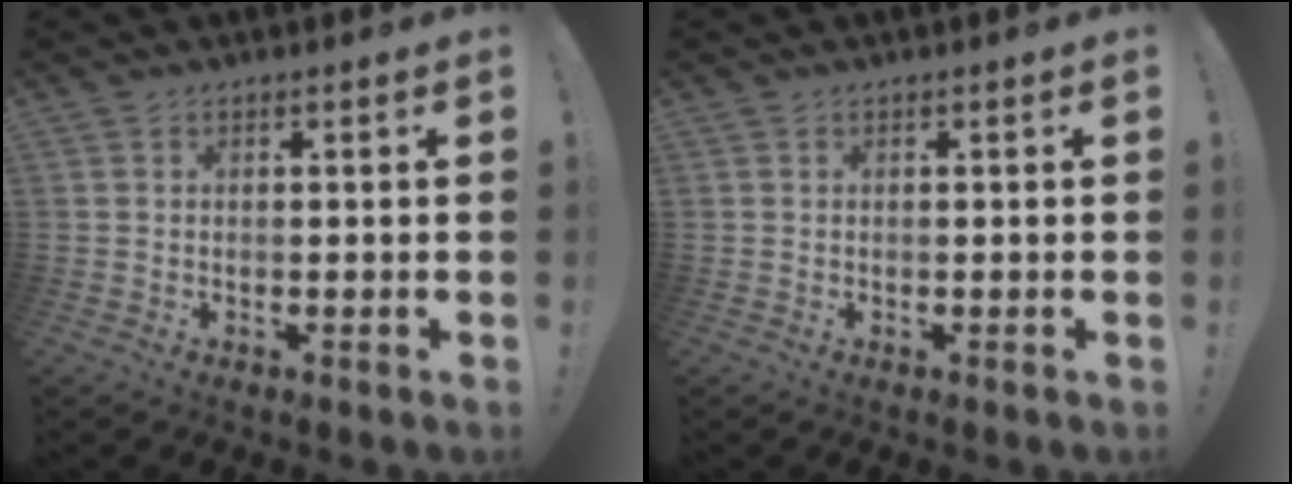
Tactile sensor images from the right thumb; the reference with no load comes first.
{"total": 0.0}